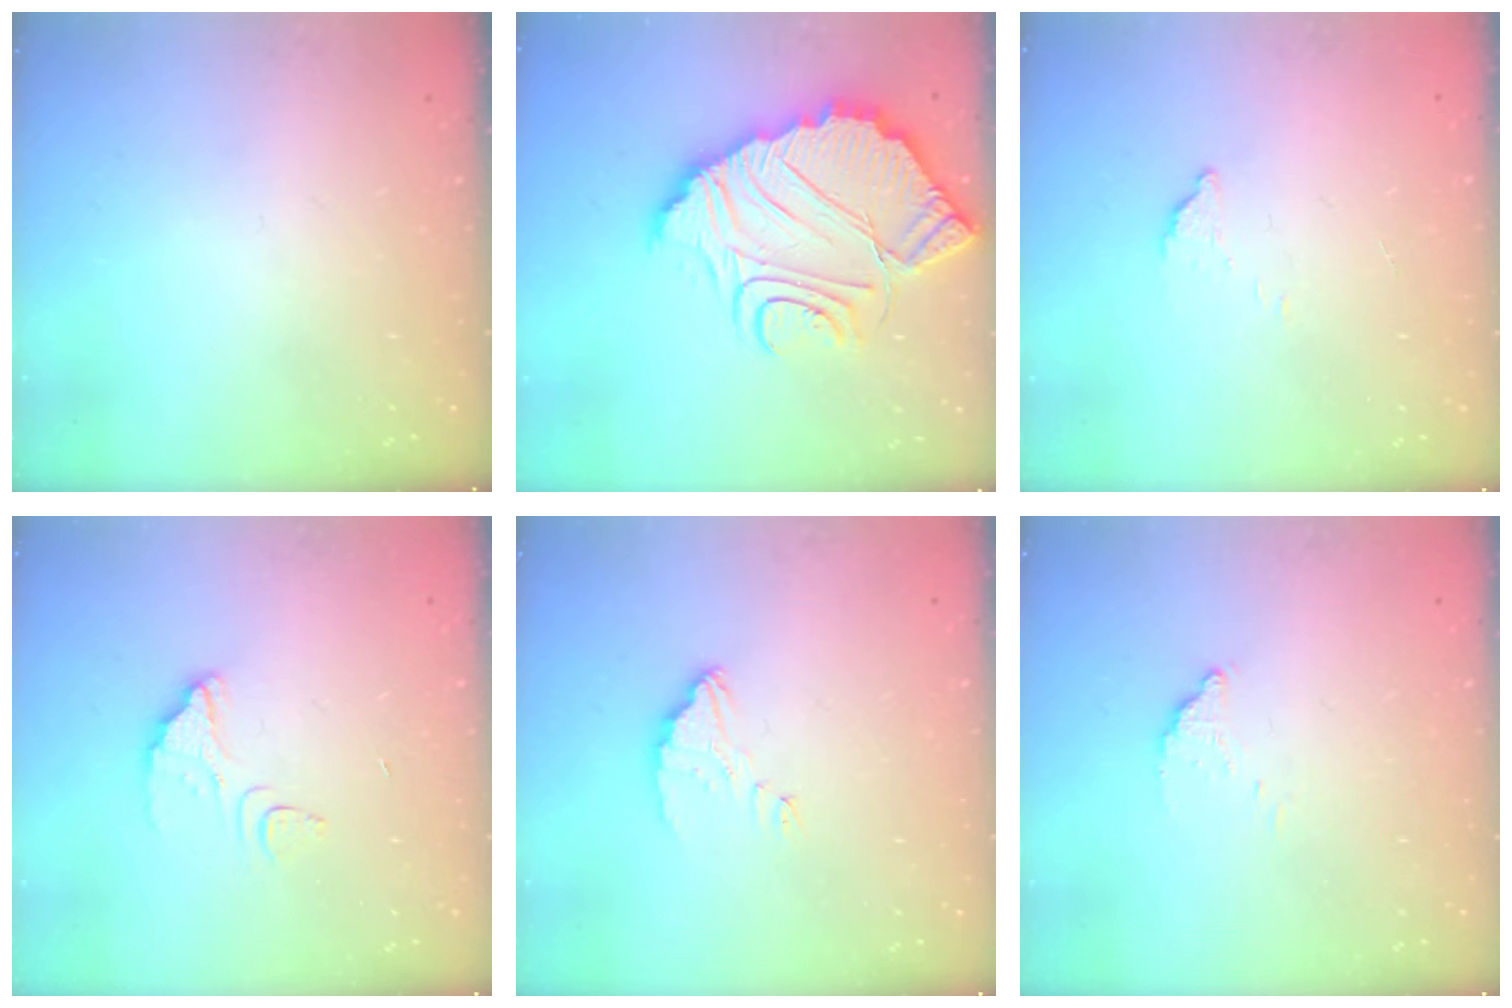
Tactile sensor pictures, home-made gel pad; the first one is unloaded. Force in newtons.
{"total": 18.5, "press": 18.4, "slide": 1.6}
{"total": 2.8, "press": 2.7, "slide": 0.3}
{"total": 3.5, "press": 3.5, "slide": 0.2}
{"total": 3.1, "press": 3.0, "slide": 0.3}
{"total": 2.8, "press": 2.8, "slide": 0.0}